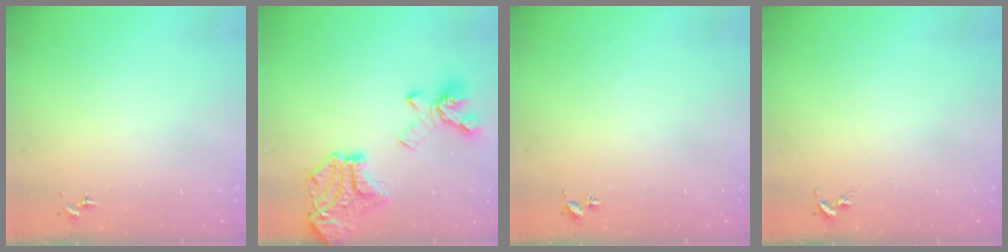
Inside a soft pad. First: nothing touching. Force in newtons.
{"total": 21.3, "press": 21.2, "slide": 1.6}
{"total": 1.8, "press": 1.8, "slide": 0.2}
{"total": 0.0}